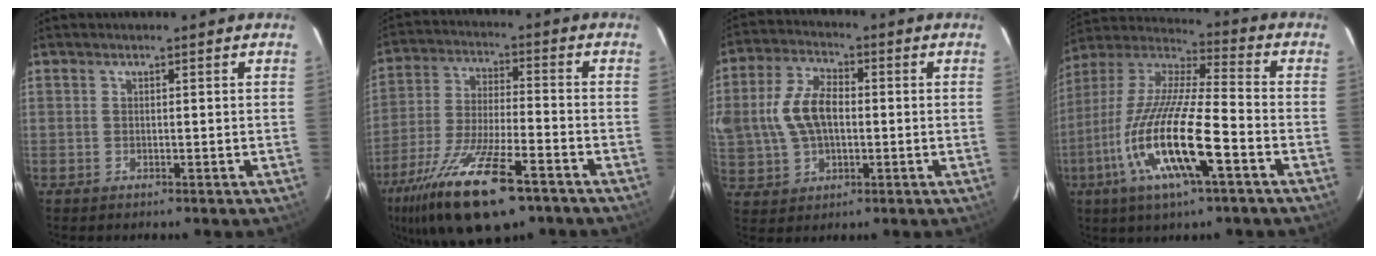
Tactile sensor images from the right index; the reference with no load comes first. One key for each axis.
{"total": 20.2, "fx": -12.9, "fy": 5.9, "fz": 14.4, "tx": -0.290, "ty": -0.052, "tz": -0.229}
{"total": 14.3, "fx": 0.5, "fy": 9.7, "fz": 10.6, "tx": -0.235, "ty": 0.018, "tz": 0.016}
{"total": 19.9, "fx": -7.8, "fy": 3.3, "fz": 18.0, "tx": -0.354, "ty": -0.031, "tz": -0.156}